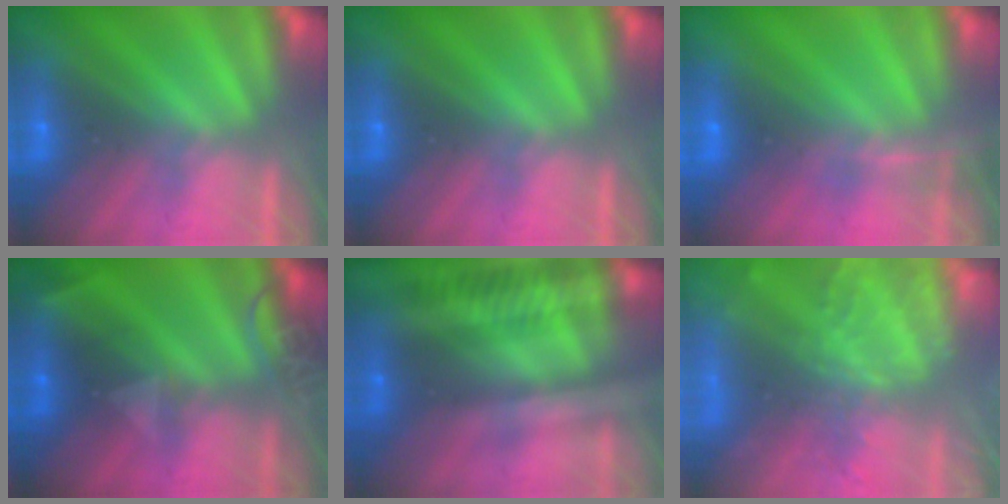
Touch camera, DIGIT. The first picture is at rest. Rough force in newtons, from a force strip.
{"total": 0.0}
{"total": 1.8}
{"total": 2.2}
{"total": 2.5}
{"total": 5.8}